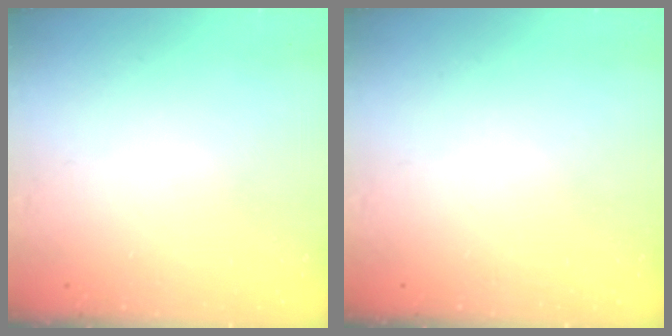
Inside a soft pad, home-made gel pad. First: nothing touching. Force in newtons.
{"total": 0.0}